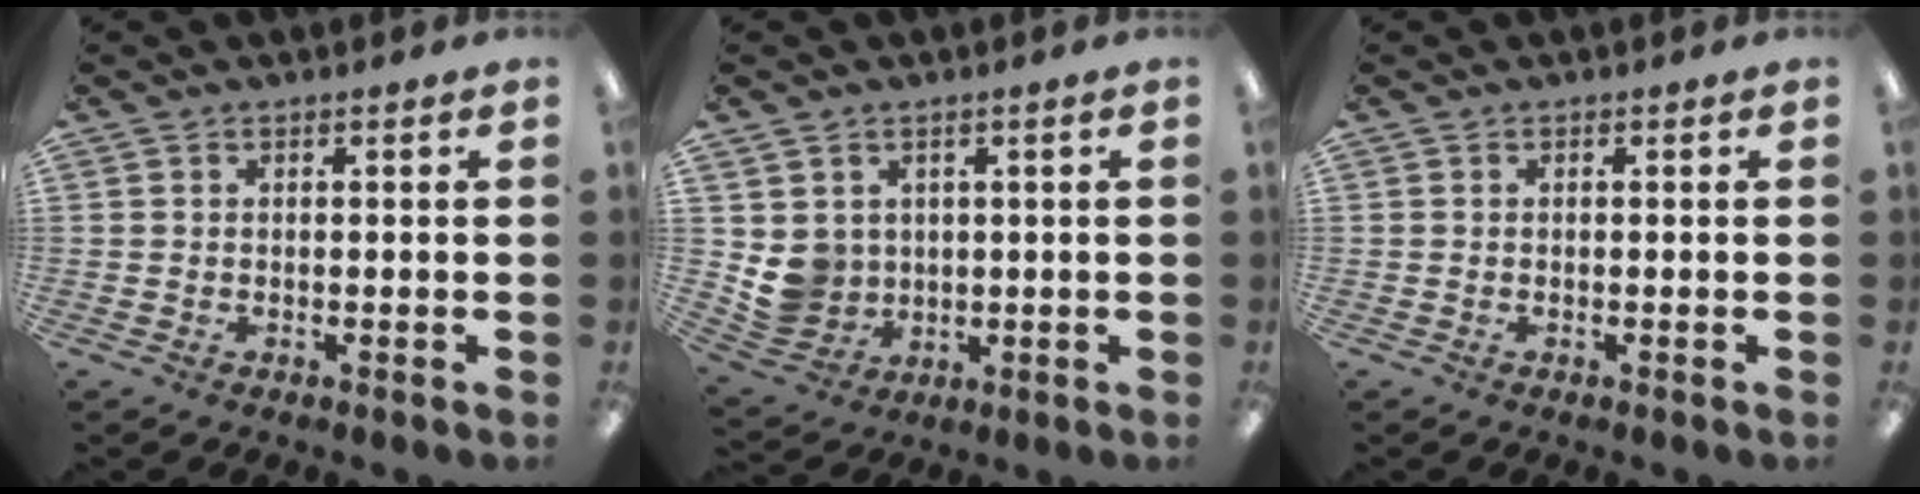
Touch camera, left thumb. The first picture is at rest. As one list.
[{"total": 6.3, "force": [2.0, 5.9, 1.0], "torque": [-0.031, -0.012, 0.047]}, {"total": 0.0}]